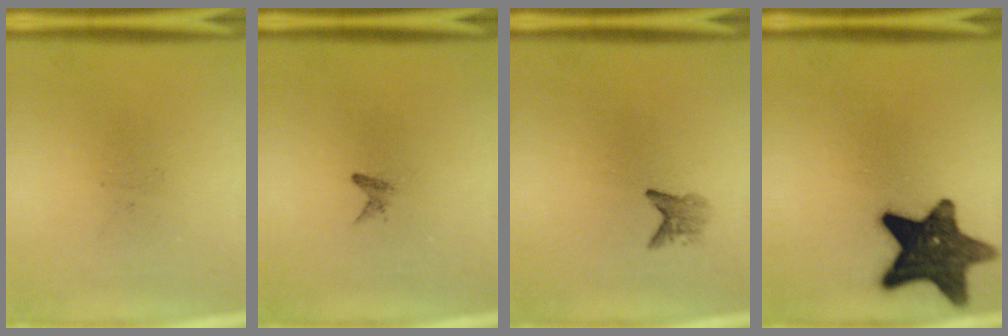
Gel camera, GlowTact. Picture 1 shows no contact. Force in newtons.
{"total": 0.9}
{"total": 2.0}
{"total": 14.3}